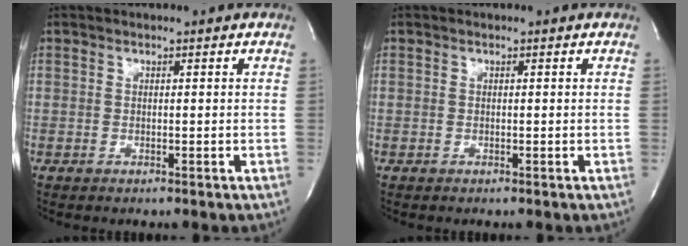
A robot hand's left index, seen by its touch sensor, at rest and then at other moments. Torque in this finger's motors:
{"motor_torque": [0.06, -0.14, 0.09, 0.01]}